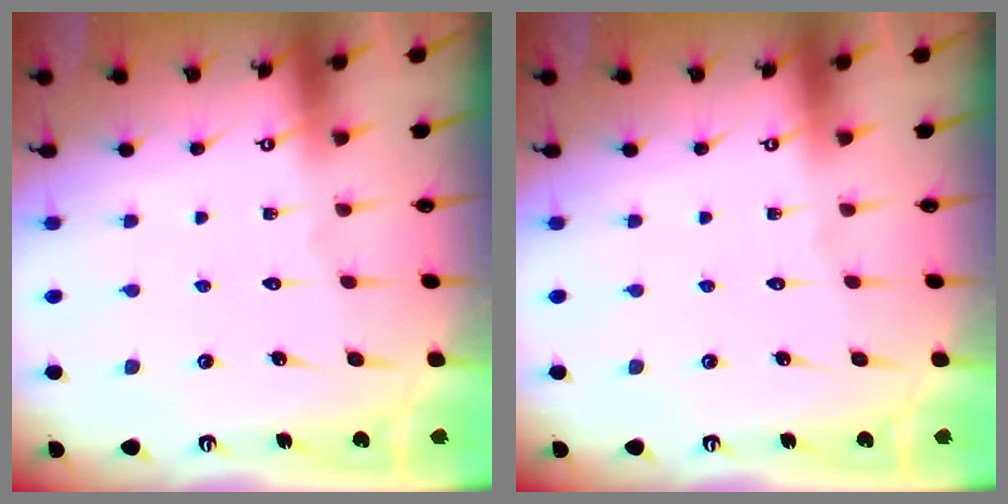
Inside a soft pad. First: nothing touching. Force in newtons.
{"total": 0.0}